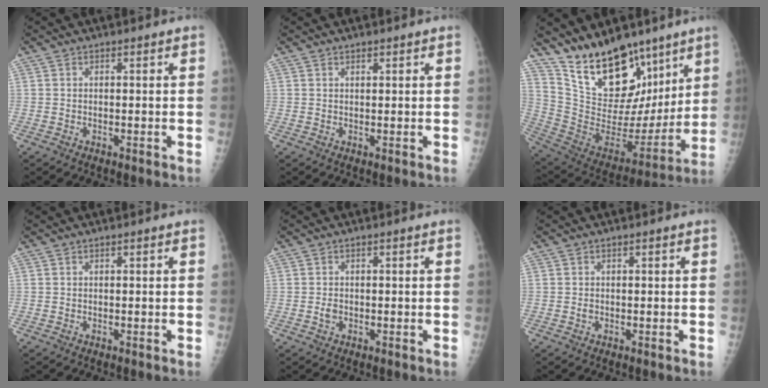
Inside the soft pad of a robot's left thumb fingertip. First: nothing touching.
{"total": 0.8, "force": [0.6, 0.3, 0.4], "torque": [-0.004, -0.003, 0.010]}
{"total": 21.6, "force": [14.9, 10.7, 11.4], "torque": [-0.134, -0.077, 0.263]}
{"total": 0.0}
{"total": 1.5, "force": [-0.4, 1.1, 0.9], "torque": [-0.013, 0.004, -0.007]}
{"total": 0.6, "force": [-0.1, 0.4, 0.5], "torque": [-0.006, 0.001, -0.002]}